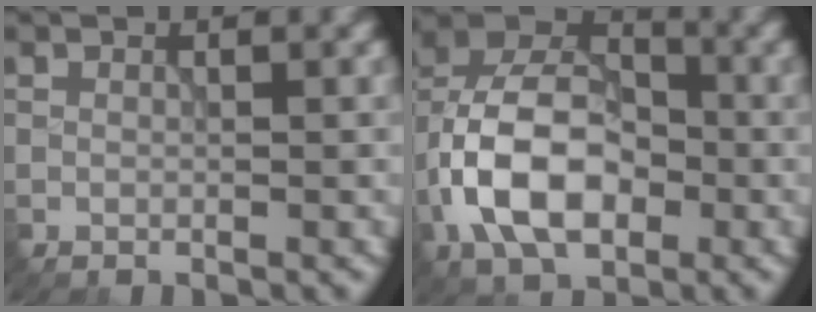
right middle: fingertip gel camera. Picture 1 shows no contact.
{"total": 10.4, "force": [-2.9, 6.5, 7.6], "torque": [-0.153, 0.011, -0.066]}